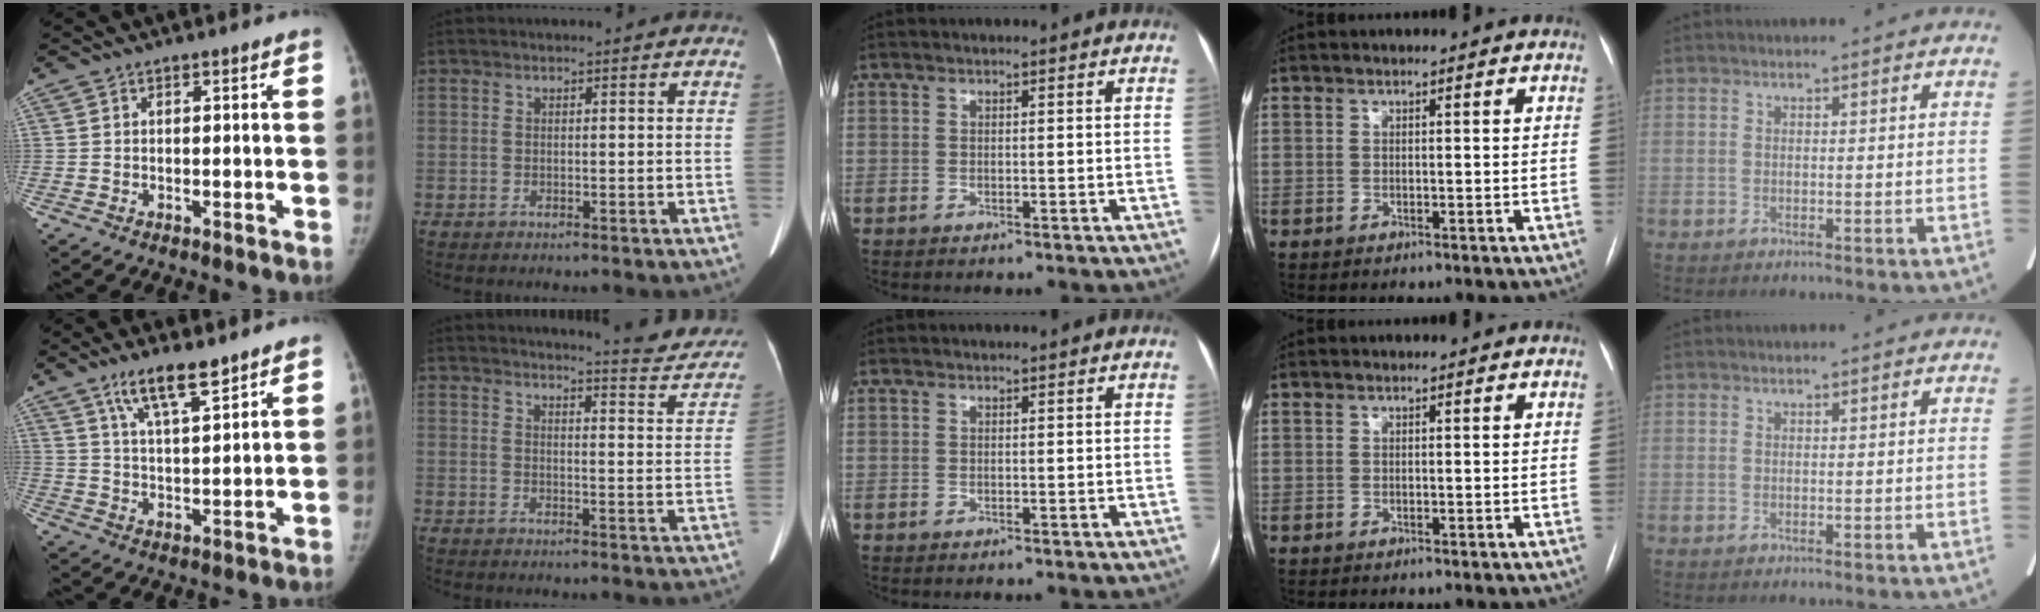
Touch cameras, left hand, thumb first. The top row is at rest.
{"thumb": {"total": 9.1, "force": [6.4, 2.0, 6.2], "torque": [-0.103, -0.034, 0.120]}, "index": {"total": 10.1, "force": [9.9, 0.7, 2.2], "torque": [-0.017, -0.038, 0.102]}}